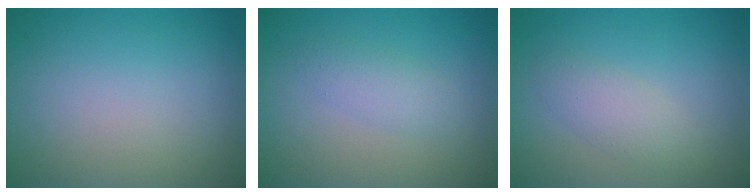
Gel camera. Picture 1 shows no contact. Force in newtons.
{"total": 1.9, "press": 1.9, "slide": 0.1}
{"total": 2.4, "press": 2.4, "slide": 0.1}